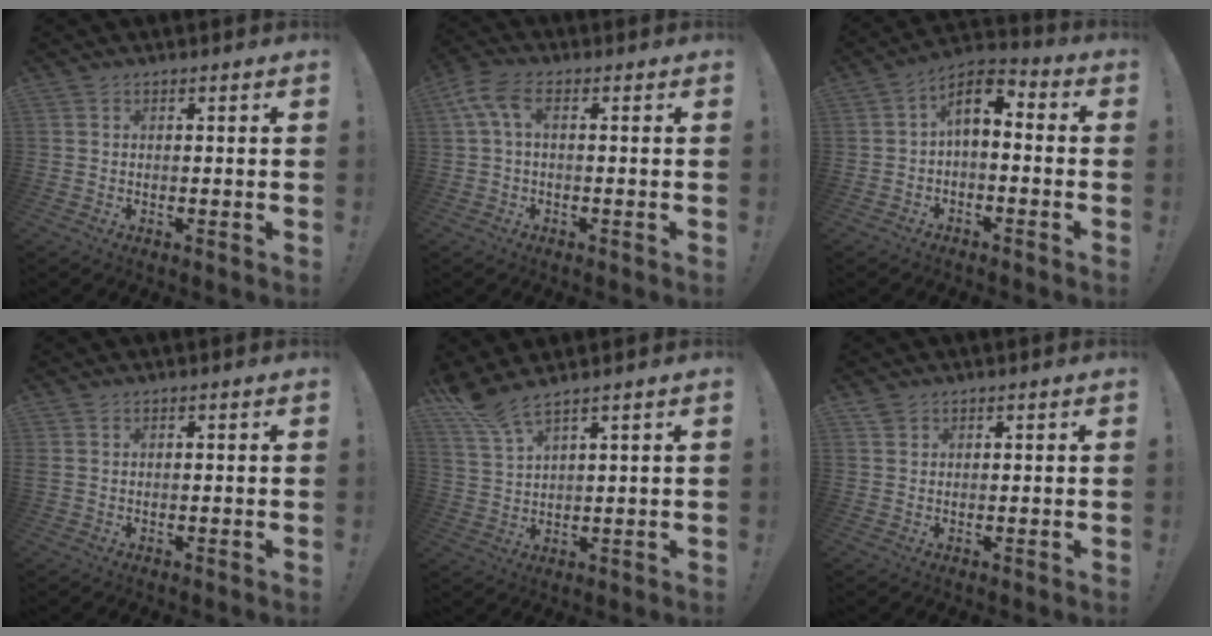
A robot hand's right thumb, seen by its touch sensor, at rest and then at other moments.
{"total": 7.0, "force": [1.7, 3.1, 6.1], "torque": [-0.125, -0.003, 0.035]}
{"total": 7.1, "force": [0.4, 3.9, 6.0], "torque": [-0.104, 0.008, 0.009]}
{"total": 0.7, "force": [0.5, 0.4, 0.4], "torque": [-0.008, 0.001, 0.009]}
{"total": 6.4, "force": [5.3, 0.3, 3.6], "torque": [-0.087, -0.027, 0.101]}
{"total": 1.6, "force": [1.2, 0.9, 0.4], "torque": [-0.004, -0.004, 0.022]}